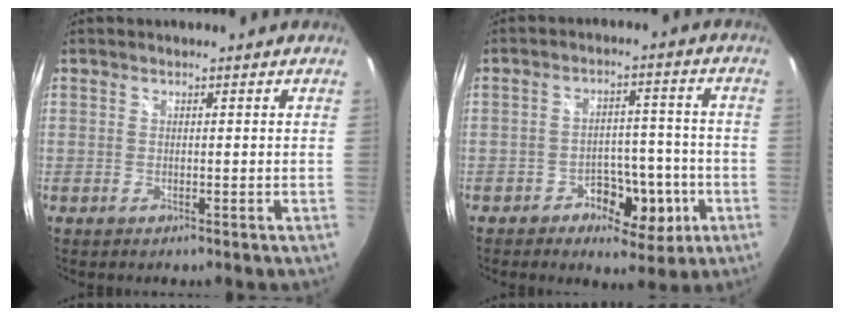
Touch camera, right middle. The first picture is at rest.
{"total": 8.8, "force": [-4.3, 6.1, 4.6], "torque": [-0.075, 0.014, -0.051]}